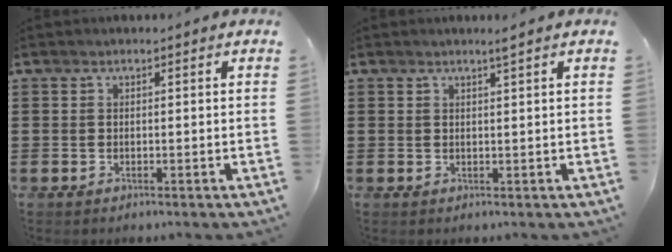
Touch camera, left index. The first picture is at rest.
{"total": 1.3, "force": [1.0, -0.1, 0.9], "torque": [-0.018, -0.001, 0.017]}